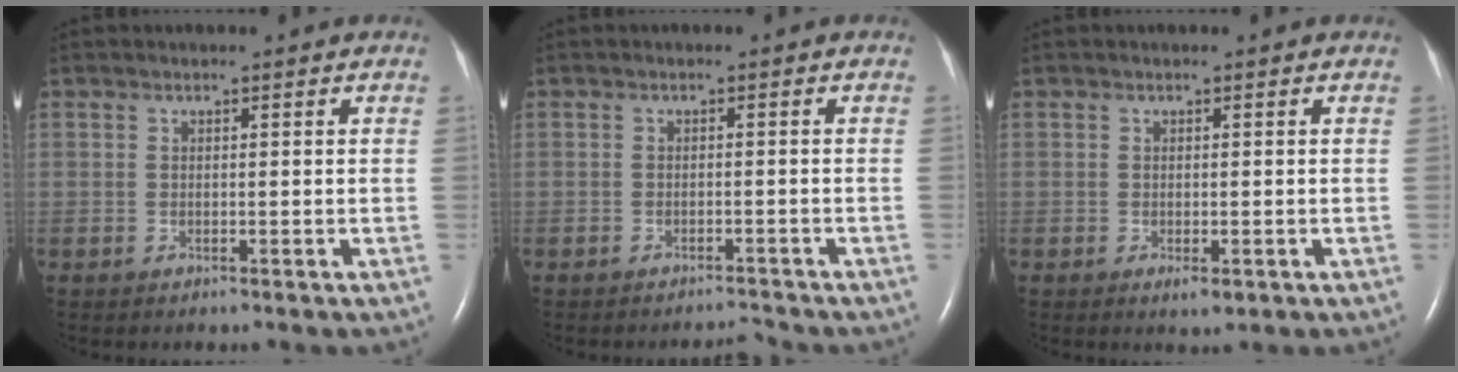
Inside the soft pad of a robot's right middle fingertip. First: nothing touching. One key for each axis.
{"total": 1.8, "fx": -1.8, "fy": 0.0, "fz": 0.0, "tx": 0.000, "ty": -0.009, "tz": -0.025}
{"total": 1.6, "fx": -0.7, "fy": 0.6, "fz": 1.3, "tx": -0.019, "ty": -0.003, "tz": -0.006}